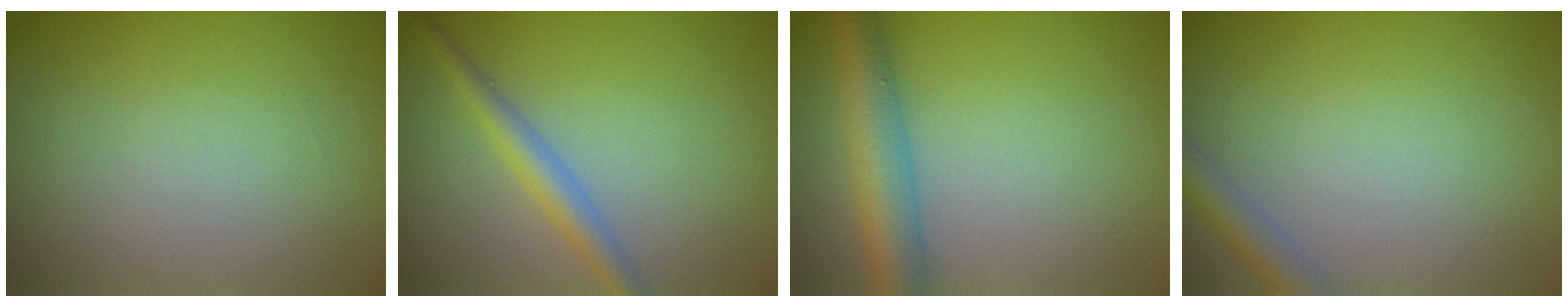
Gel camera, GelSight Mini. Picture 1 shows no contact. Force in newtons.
{"total": 2.6, "press": 2.6, "slide": 0.0}
{"total": 5.2, "press": 5.2, "slide": 0.1}
{"total": 2.3, "press": 2.3, "slide": 0.1}